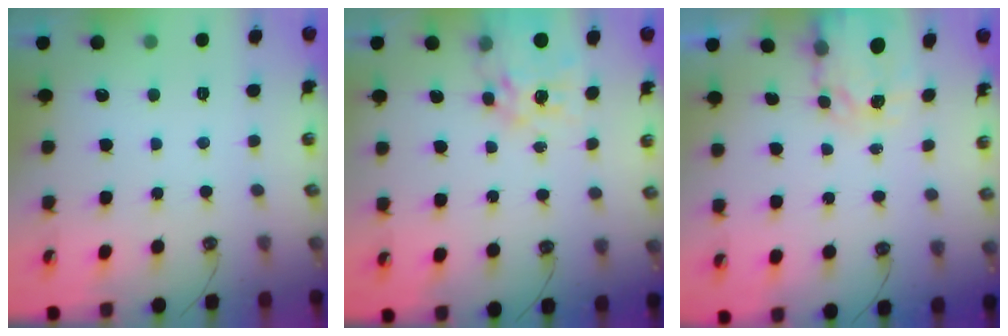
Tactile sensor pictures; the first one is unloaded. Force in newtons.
{"total": 14.3, "press": 14.2, "slide": 1.4}
{"total": 3.9, "press": 3.9, "slide": 0.3}